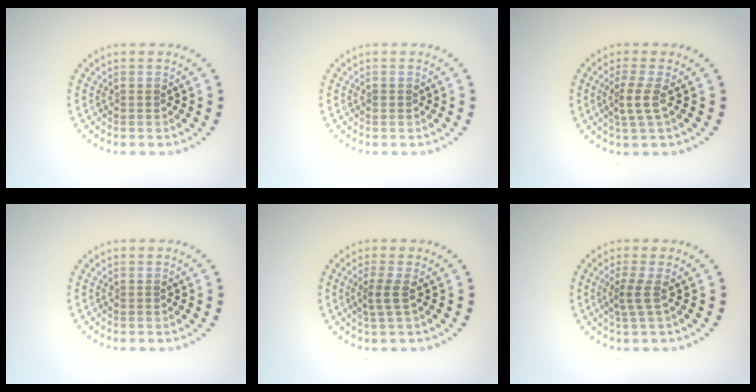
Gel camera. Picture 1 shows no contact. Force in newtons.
{"total": 0.5, "press": 0.5, "slide": 0.2}
{"total": 2.2, "press": 1.5, "slide": 1.5}
{"total": 0.0}
{"total": 1.9, "press": 1.5, "slide": 1.3}
{"total": 1.9, "press": 1.2, "slide": 1.5}